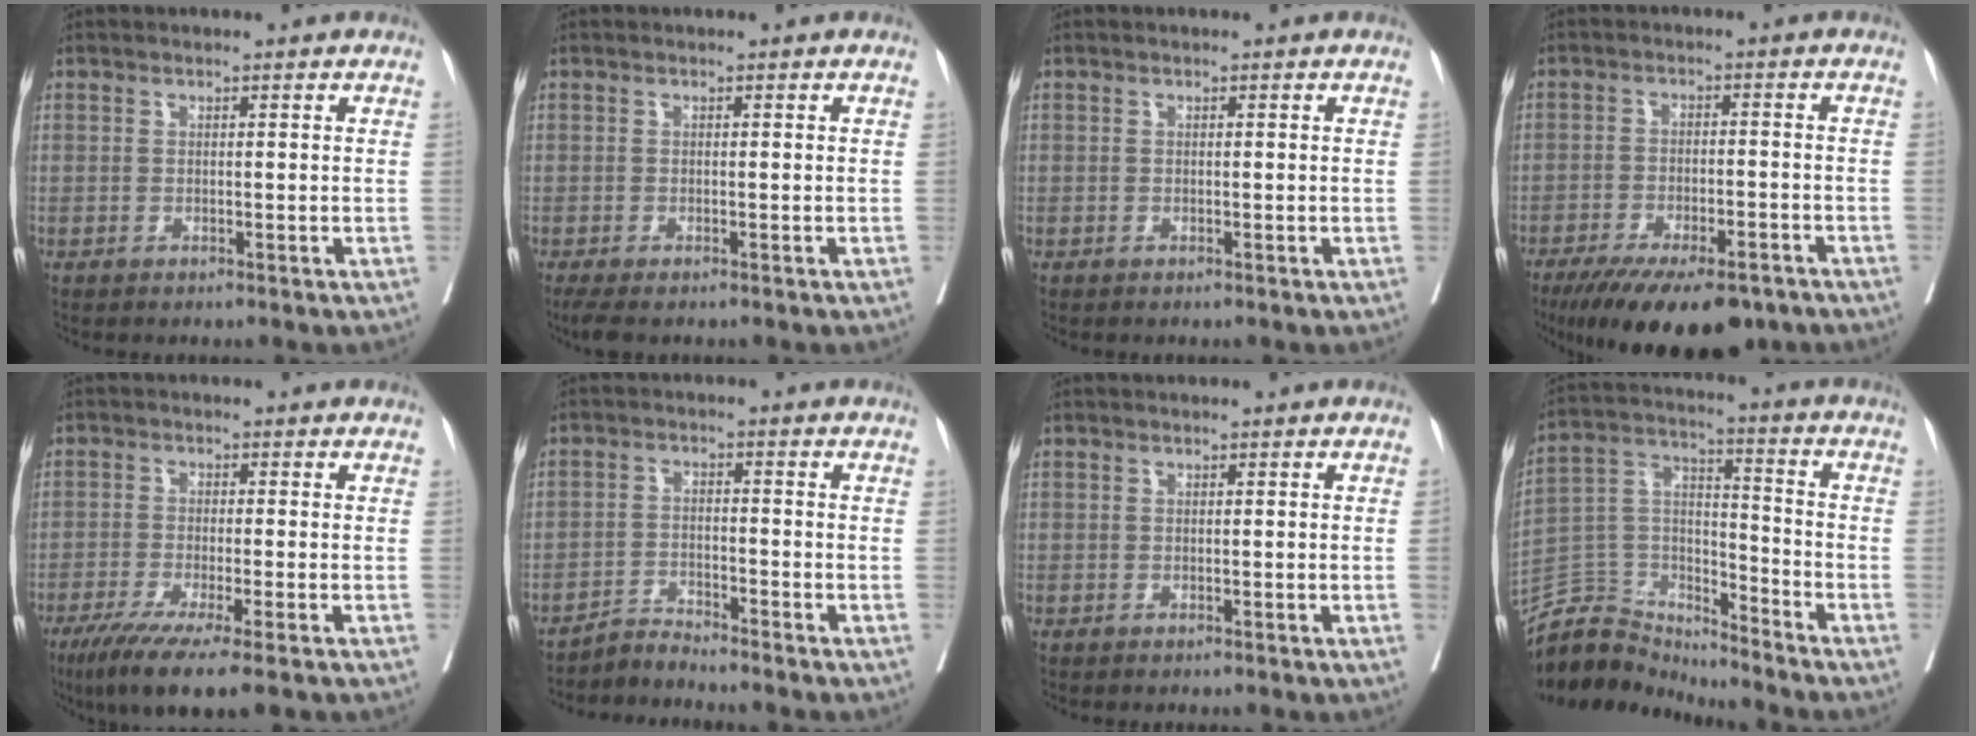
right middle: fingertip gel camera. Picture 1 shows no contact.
{"total": 3.0, "force": [-2.2, 1.0, 1.8], "torque": [-0.035, -0.014, -0.036]}
{"total": 0.0}
{"total": 15.9, "force": [-12.1, 4.5, 9.3], "torque": [-0.143, -0.020, -0.178]}
{"total": 9.6, "force": [-6.4, 0.3, 7.2], "torque": [-0.110, -0.023, -0.101]}
{"total": 3.2, "force": [-3.1, -0.7, -0.5], "torque": [0.010, -0.016, -0.057]}
{"total": 0.0}
{"total": 10.6, "force": [-10.4, 1.9, -0.8], "torque": [0.018, 0.049, -0.206]}